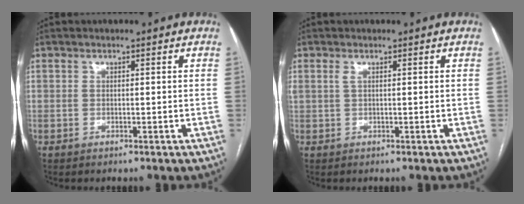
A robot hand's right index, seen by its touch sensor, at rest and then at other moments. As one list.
[{"total": 1.0, "force": [0.4, 0.3, 0.9], "torque": [-0.028, 0.011, 0.011]}]